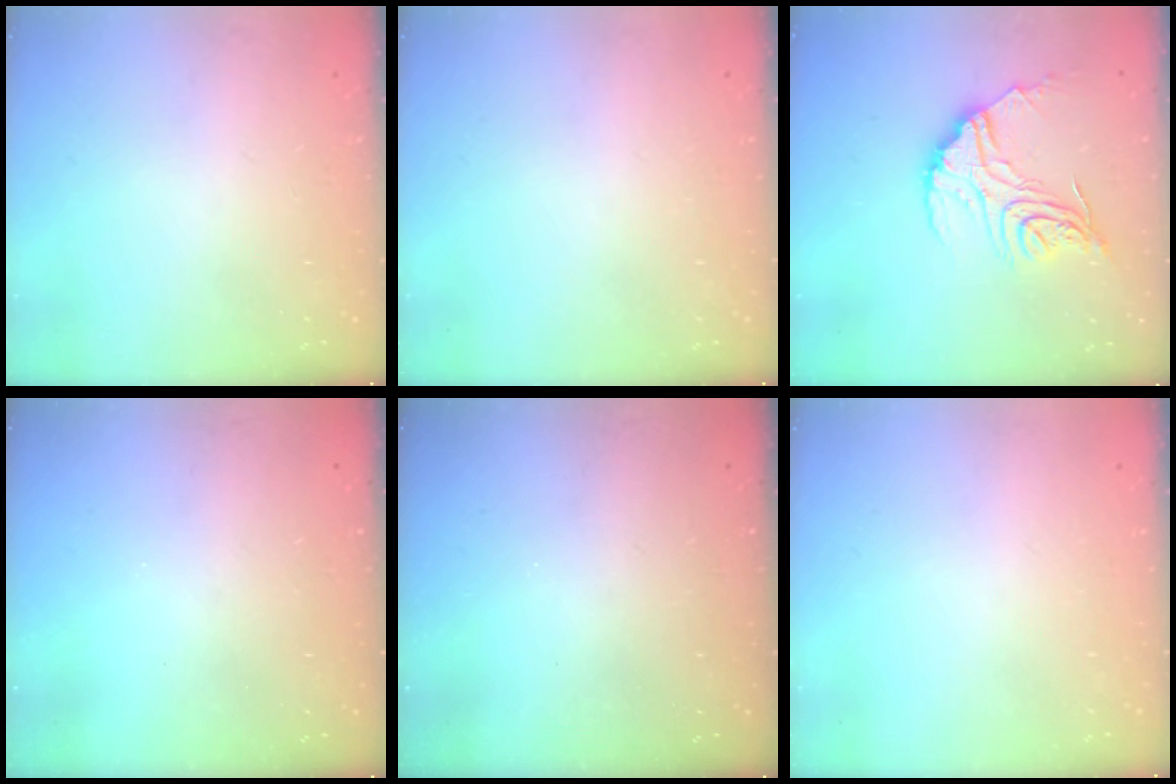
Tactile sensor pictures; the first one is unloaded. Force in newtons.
{"total": 0.0}
{"total": 16.9, "press": 16.9, "slide": 1.3}
{"total": 3.1, "press": 3.1, "slide": 0.1}
{"total": 2.8, "press": 2.8, "slide": 0.3}
{"total": 0.0}